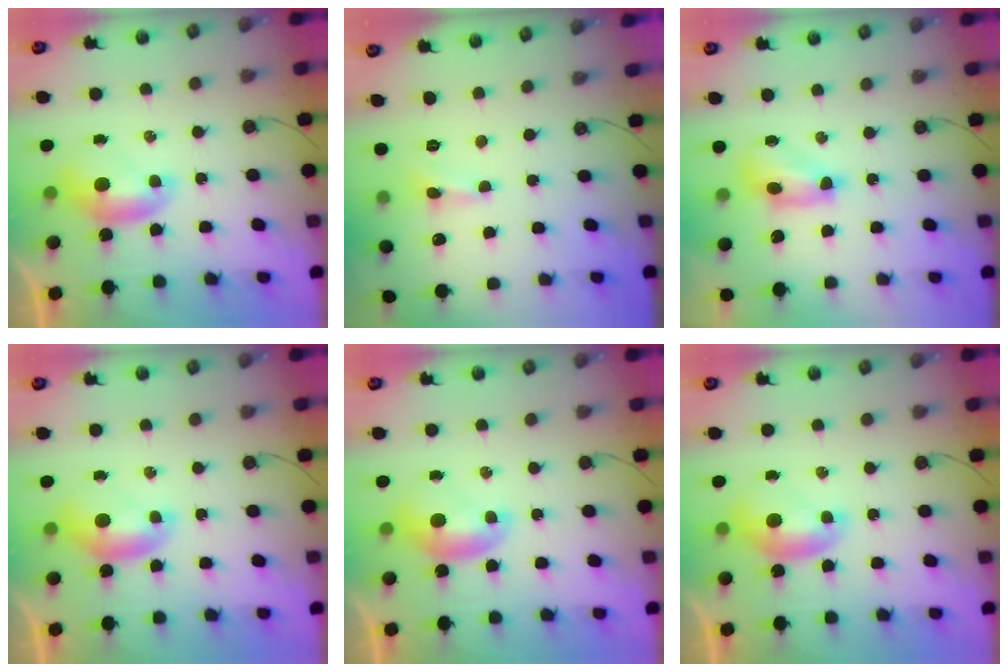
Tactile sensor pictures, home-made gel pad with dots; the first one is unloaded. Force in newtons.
{"total": 0.6, "press": 0.5, "slide": 0.4}
{"total": 4.4, "press": 4.4, "slide": 0.8}
{"total": 0.0}
{"total": 0.0}
{"total": 0.0}